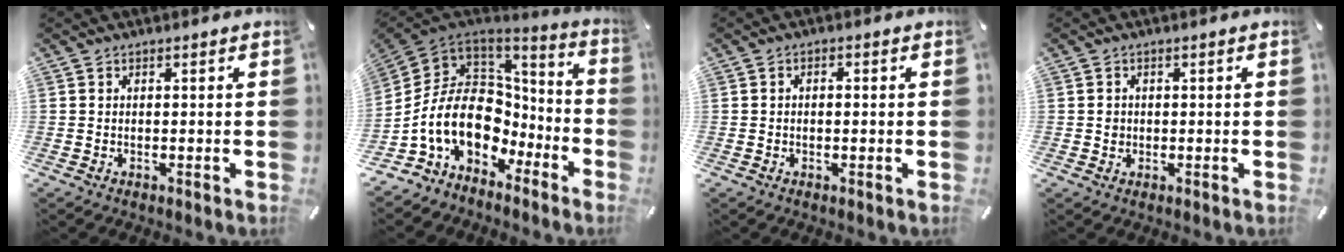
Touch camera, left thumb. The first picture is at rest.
{"total": 17.6, "force": [-1.6, 13.2, 11.5], "torque": [-0.257, -0.019, -0.024]}
{"total": 1.2, "force": [-0.3, 0.9, 0.8], "torque": [-0.015, 0.005, -0.008]}
{"total": 1.7, "force": [-0.2, 1.7, 0.5], "torque": [-0.001, 0.004, -0.008]}